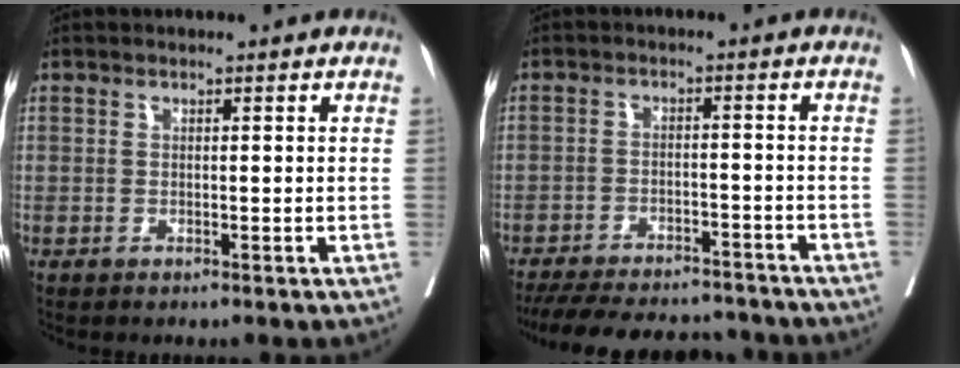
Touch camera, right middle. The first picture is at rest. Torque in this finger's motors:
{"motor_torque": [1.06, -1.08, 0.29, 0.08]}